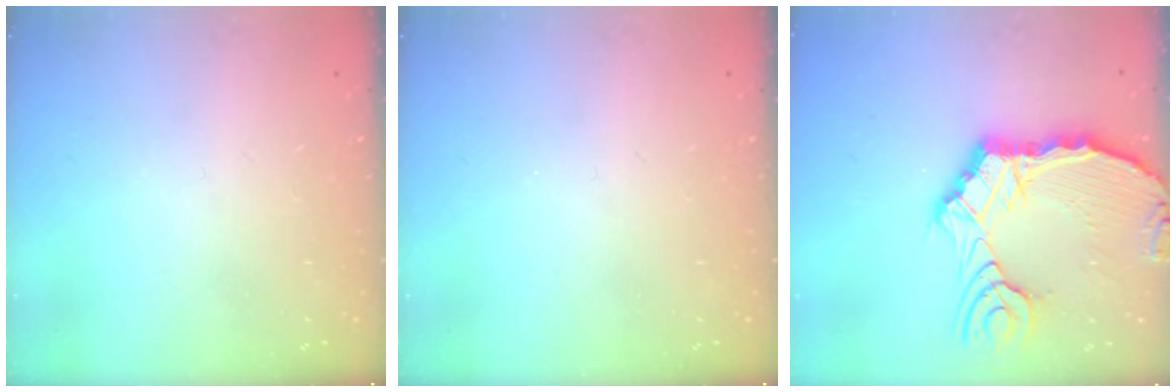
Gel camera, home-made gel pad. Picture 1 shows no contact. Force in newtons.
{"total": 0.0}
{"total": 14.4, "press": 14.3, "slide": 1.8}